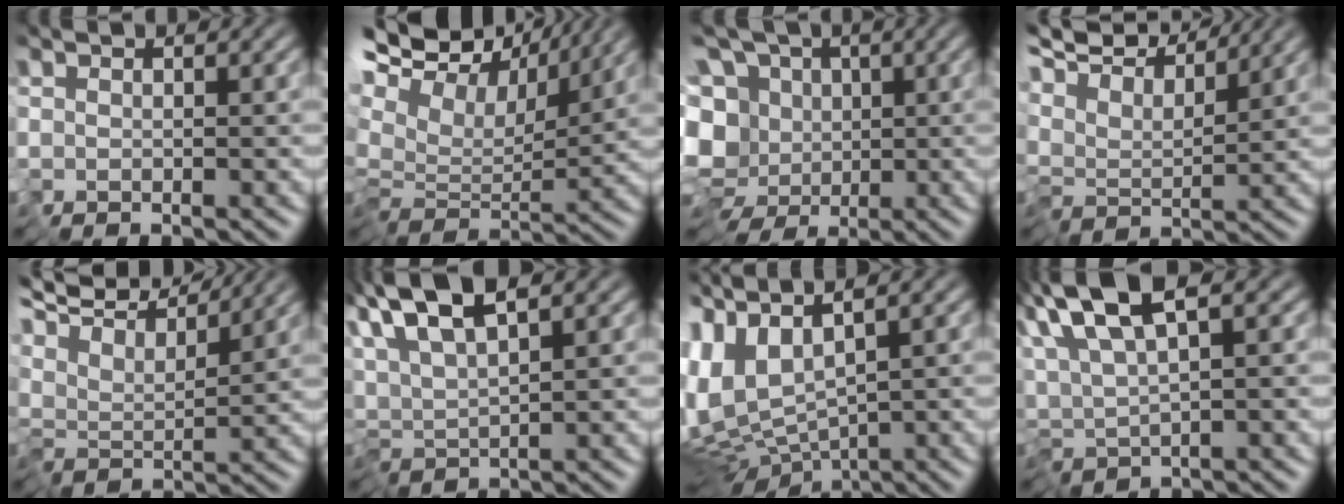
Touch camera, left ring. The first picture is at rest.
{"total": 10.1, "force": [6.4, 4.3, 6.5], "torque": [-0.154, 0.033, 0.112]}
{"total": 12.1, "force": [-1.6, 10.3, 6.2], "torque": [-0.134, 0.011, -0.045]}
{"total": 7.4, "force": [6.6, 1.3, 3.1], "torque": [-0.089, 0.022, 0.104]}
{"total": 7.9, "force": [7.2, 0.9, 3.2], "torque": [-0.095, 0.020, 0.109]}
{"total": 7.3, "force": [4.6, 1.7, 5.4], "torque": [-0.126, 0.025, 0.087]}
{"total": 6.7, "force": [1.7, 3.3, 5.6], "torque": [-0.142, -0.012, 0.051]}
{"total": 8.5, "force": [4.8, 2.5, 6.6], "torque": [-0.163, 0.019, 0.092]}